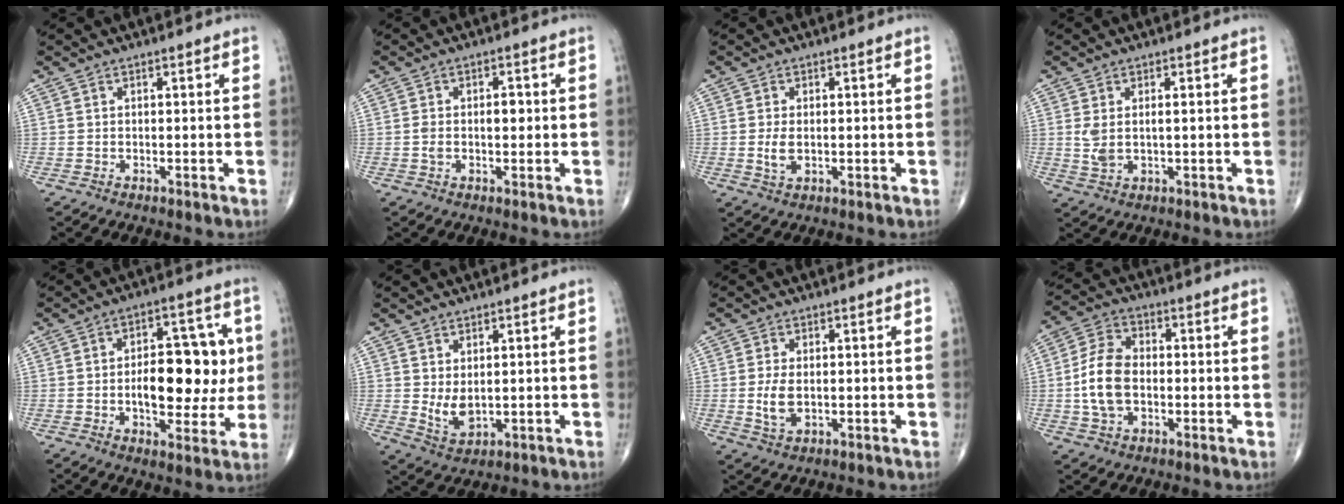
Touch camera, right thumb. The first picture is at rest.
{"total": 3.6, "force": [0.1, 2.0, 3.0], "torque": [-0.056, 0.010, 0.001]}
{"total": 3.1, "force": [-0.1, 1.7, 2.5], "torque": [-0.053, -0.006, 0.000]}
{"total": 4.2, "force": [0.5, 1.9, 3.7], "torque": [-0.086, 0.001, 0.015]}
{"total": 16.0, "force": [0.0, 8.4, 13.6], "torque": [-0.155, 0.018, 0.002]}
{"total": 4.6, "force": [0.7, 2.5, 3.7], "torque": [-0.063, -0.014, 0.024]}
{"total": 4.7, "force": [-0.1, 2.7, 3.9], "torque": [-0.078, -0.007, 0.000]}
{"total": 10.4, "force": [-0.9, 6.7, 7.9], "torque": [-0.149, 0.019, -0.023]}